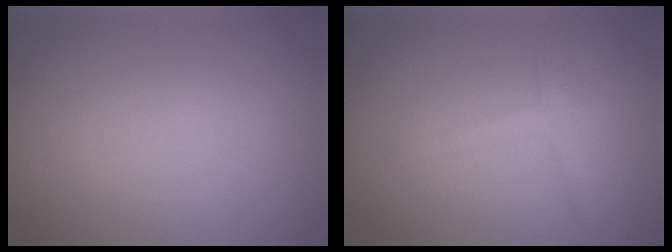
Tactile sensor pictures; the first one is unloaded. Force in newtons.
{"total": 1.6, "press": 1.6, "slide": 0.1}